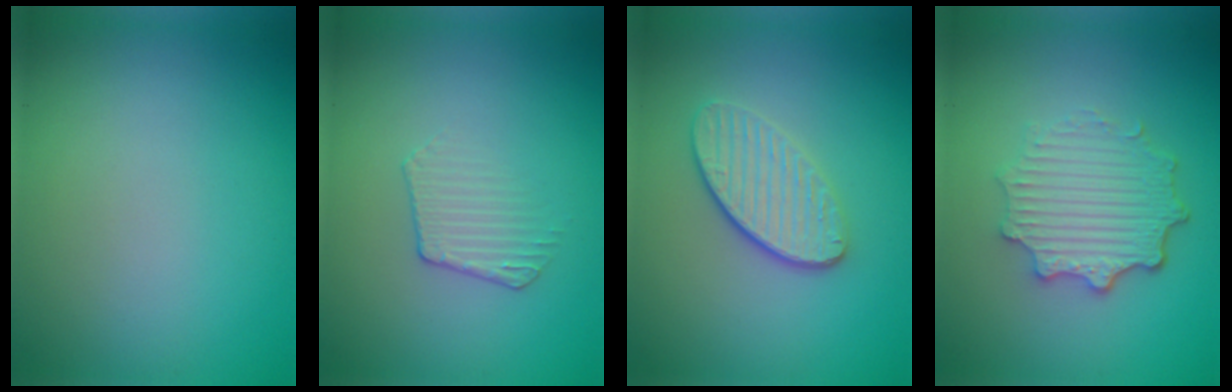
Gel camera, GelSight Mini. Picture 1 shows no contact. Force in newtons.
{"total": 1.8, "press": 0.9, "slide": 1.5}
{"total": 3.6, "press": 2.9, "slide": 2.1}
{"total": 4.9, "press": 3.7, "slide": 3.2}